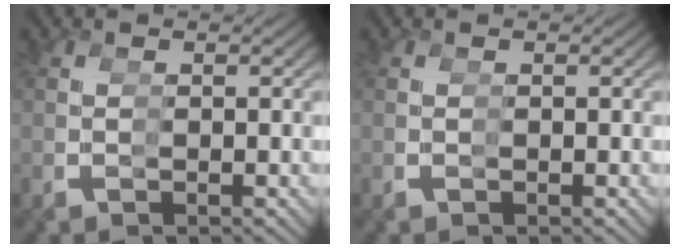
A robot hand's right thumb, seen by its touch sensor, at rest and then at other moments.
{"total": 0.0}